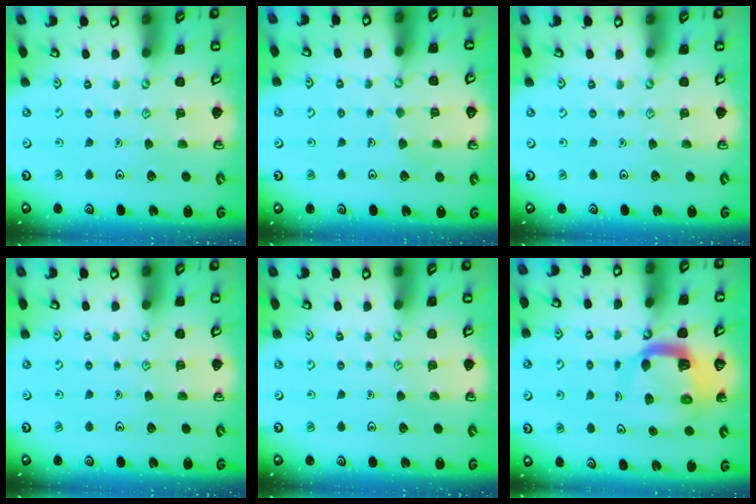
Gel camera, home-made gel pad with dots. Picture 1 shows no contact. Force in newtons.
{"total": 3.2, "press": 3.2, "slide": 0.2}
{"total": 0.0}
{"total": 0.0}
{"total": 0.0}
{"total": 9.0, "press": 8.9, "slide": 1.2}